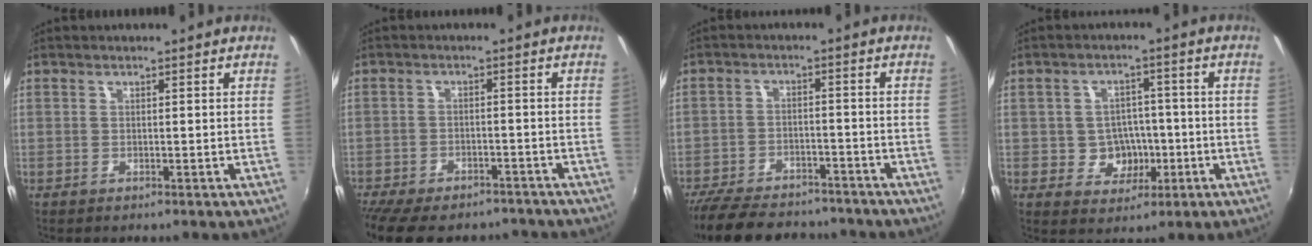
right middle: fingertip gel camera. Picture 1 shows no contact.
{"total": 15.5, "force": [-12.7, 6.0, 6.5], "torque": [-0.149, -0.016, -0.178]}
{"total": 18.0, "force": [-14.8, 7.3, 7.4], "torque": [-0.176, 0.001, -0.218]}
{"total": 6.5, "force": [-1.4, 5.9, 2.4], "torque": [-0.051, 0.016, -0.006]}